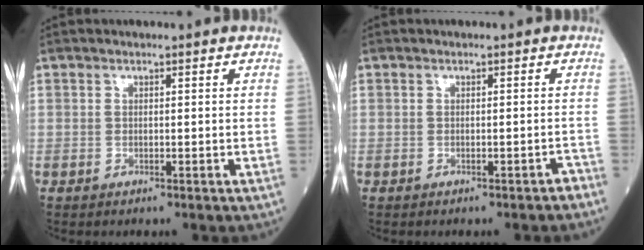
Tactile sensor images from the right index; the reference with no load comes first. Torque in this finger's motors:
{"motor_torque": [-0.01, 0.01, 0.01, 0.01]}